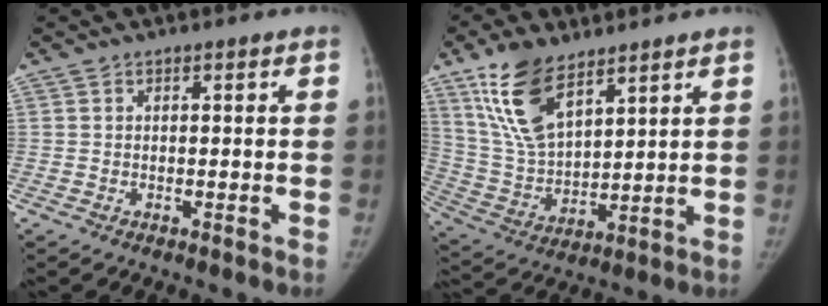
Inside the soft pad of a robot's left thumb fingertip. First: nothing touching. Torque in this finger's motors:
{"motor_torque": [0.94, -0.36, 1.45, -1.06, 0.50]}